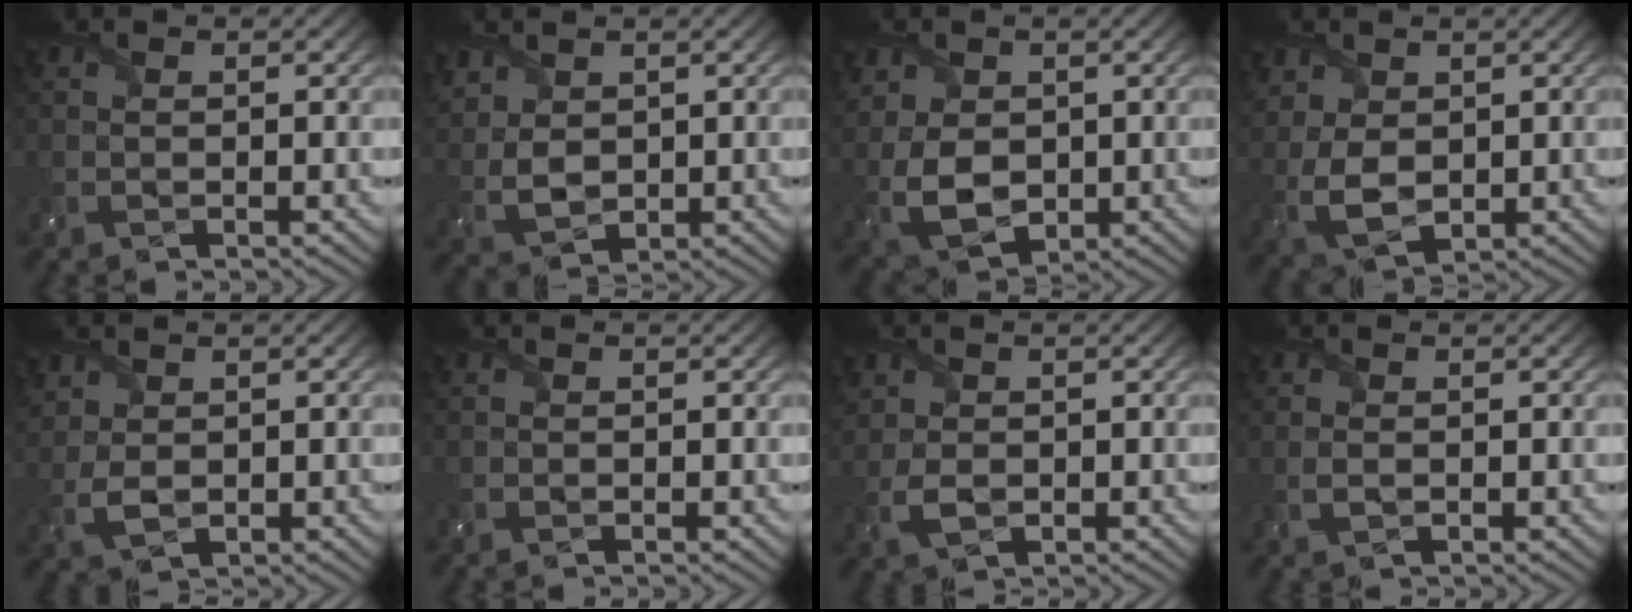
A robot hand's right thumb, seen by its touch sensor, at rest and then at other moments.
{"total": 5.7, "force": [2.6, 4.0, 3.1], "torque": [-0.102, -0.002, 0.058]}
{"total": 9.0, "force": [1.0, 7.0, 5.6], "torque": [-0.170, -0.007, 0.025]}
{"total": 6.7, "force": [1.7, 5.0, 4.2], "torque": [-0.134, -0.006, 0.035]}
{"total": 3.6, "force": [1.5, 2.6, 1.9], "torque": [-0.062, -0.004, 0.034]}
{"total": 0.0}
{"total": 3.2, "force": [0.4, 2.7, 1.7], "torque": [-0.052, -0.007, 0.007]}
{"total": 1.2, "force": [-0.1, 0.8, 0.9], "torque": [-0.027, -0.003, 0.000]}